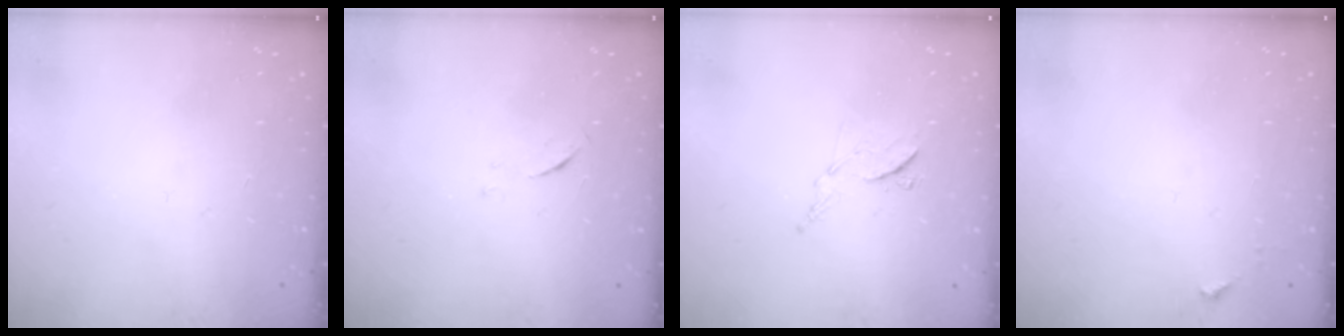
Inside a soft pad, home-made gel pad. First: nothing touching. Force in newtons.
{"total": 5.0, "press": 4.9, "slide": 0.4}
{"total": 6.8, "press": 6.7, "slide": 0.8}
{"total": 3.4, "press": 3.3, "slide": 0.5}